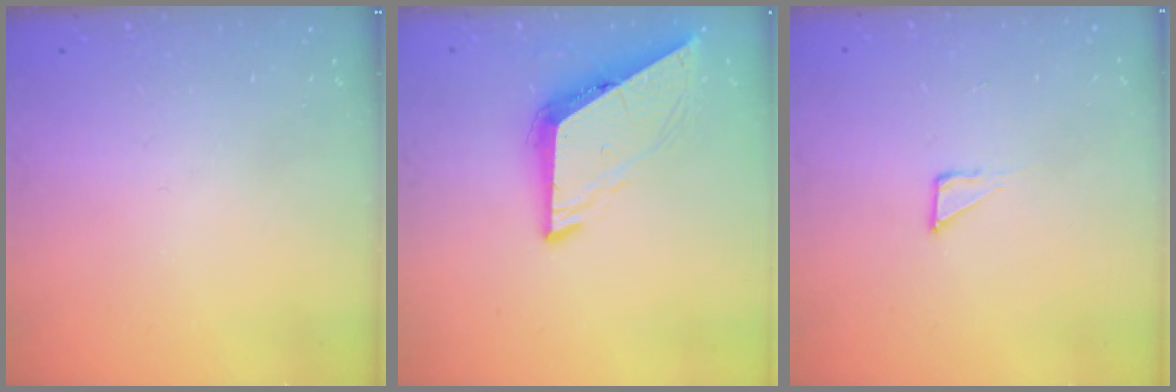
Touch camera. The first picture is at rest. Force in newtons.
{"total": 7.9, "press": 7.9, "slide": 0.4}
{"total": 2.6, "press": 2.6, "slide": 0.1}